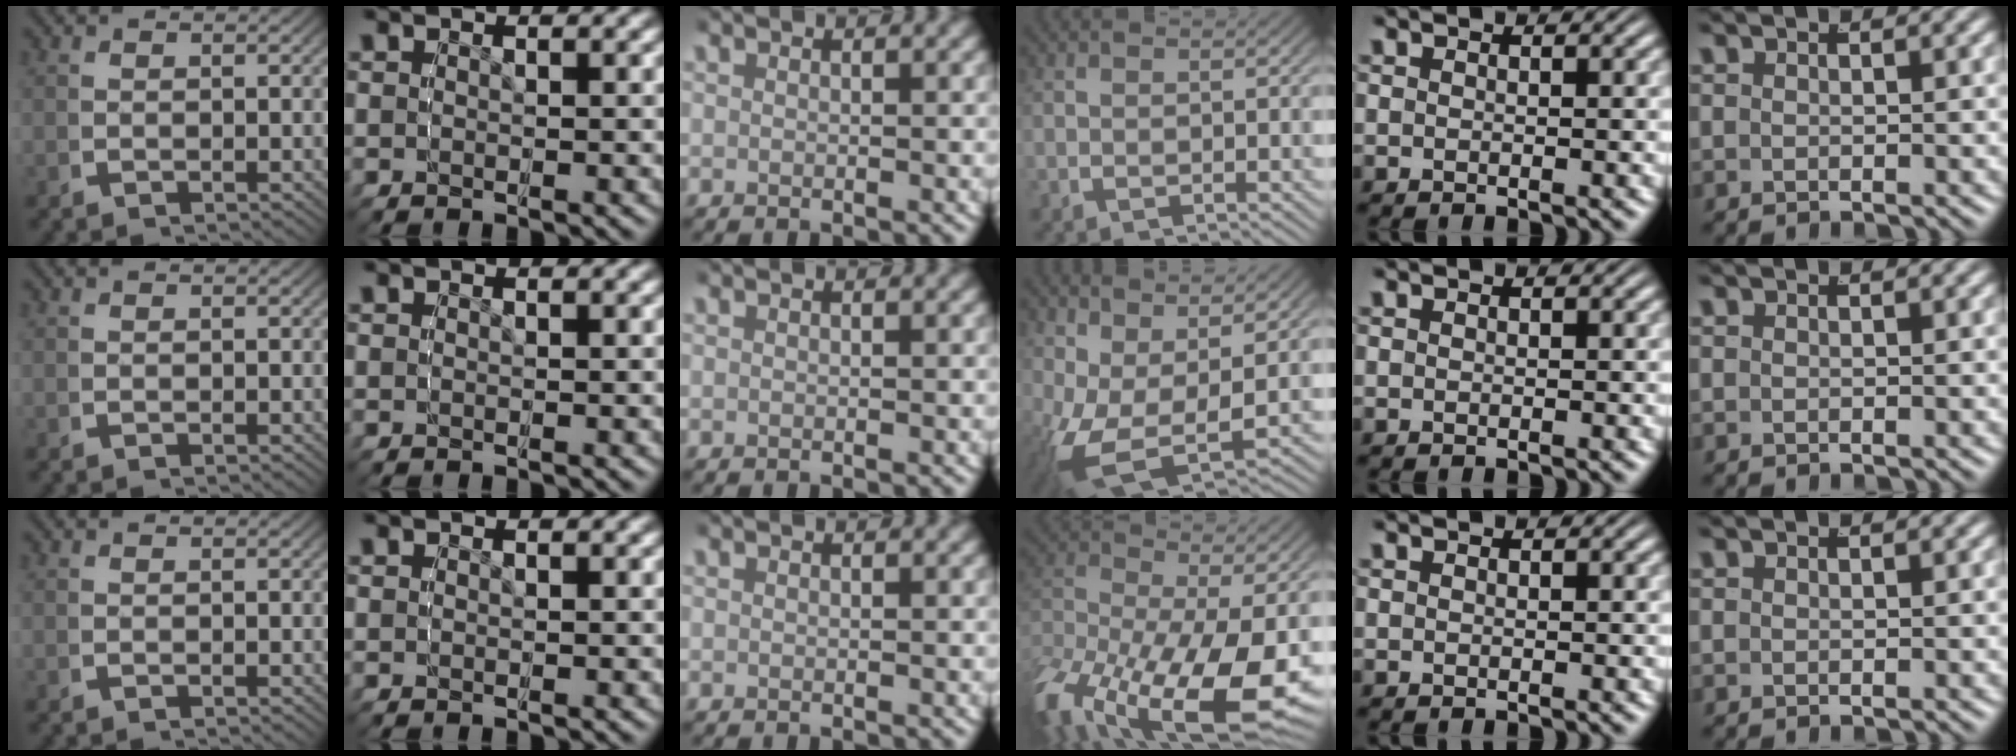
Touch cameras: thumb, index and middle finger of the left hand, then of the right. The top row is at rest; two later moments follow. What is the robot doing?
{"motion": "grasp_and_lifting", "object": "button"}